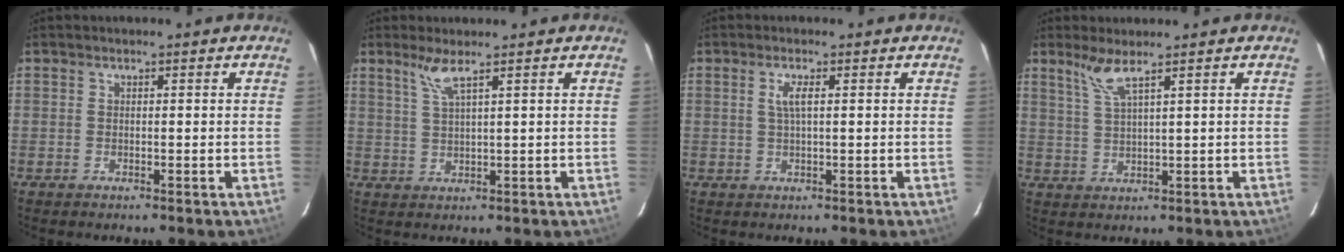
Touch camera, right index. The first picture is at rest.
{"total": 3.3, "force": [2.2, -0.4, 2.4], "torque": [-0.052, -0.005, 0.048]}
{"total": 2.3, "force": [0.6, 0.2, 2.2], "torque": [-0.042, 0.004, 0.013]}
{"total": 3.8, "force": [2.5, -0.7, 2.7], "torque": [-0.058, -0.006, 0.055]}